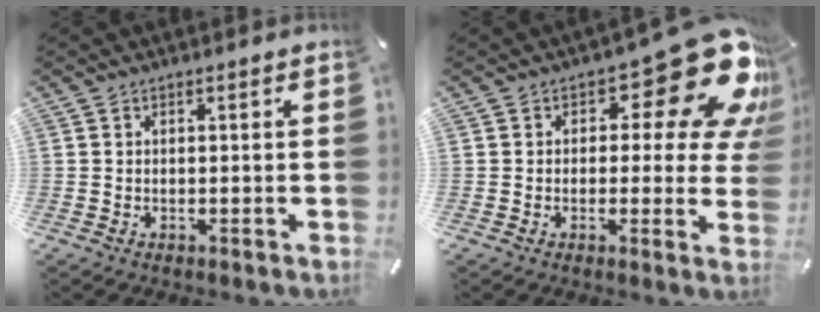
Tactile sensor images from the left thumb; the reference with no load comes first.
{"total": 18.0, "force": [9.0, 8.1, 13.2], "torque": [-0.156, -0.069, 0.147]}